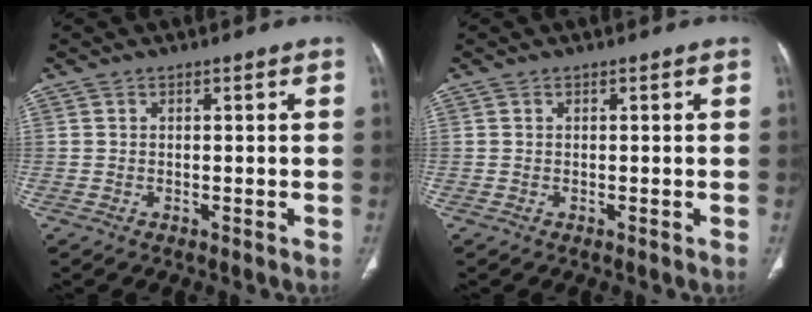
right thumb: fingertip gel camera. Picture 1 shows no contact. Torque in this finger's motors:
{"motor_torque": [0.41, -0.34, -0.13, -0.13, 0.04]}